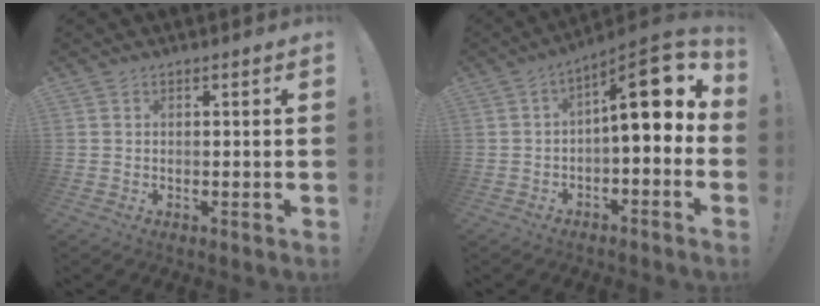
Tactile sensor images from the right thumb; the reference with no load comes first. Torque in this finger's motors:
{"motor_torque": [1.74, 2.04, 1.44, -0.11, 0.16]}